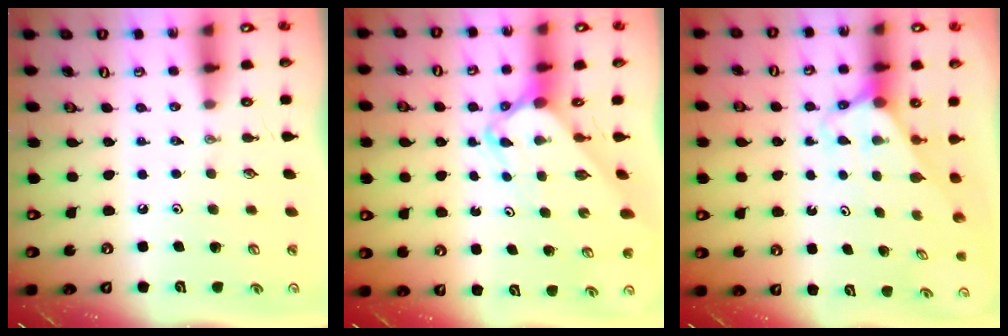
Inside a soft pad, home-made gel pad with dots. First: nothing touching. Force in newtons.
{"total": 4.2, "press": 4.2, "slide": 0.4}
{"total": 2.7, "press": 2.7, "slide": 0.2}